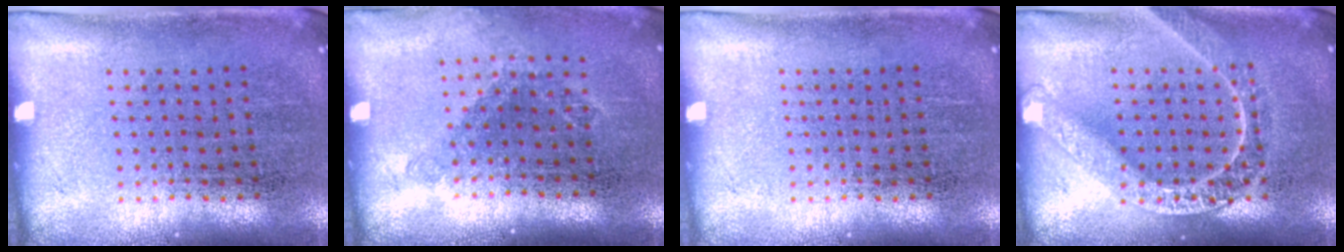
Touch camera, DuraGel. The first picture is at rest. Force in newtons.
{"total": 1.2, "press": 0.9, "slide": 0.7}
{"total": 0.0}
{"total": 2.8, "press": 2.8, "slide": 0.4}